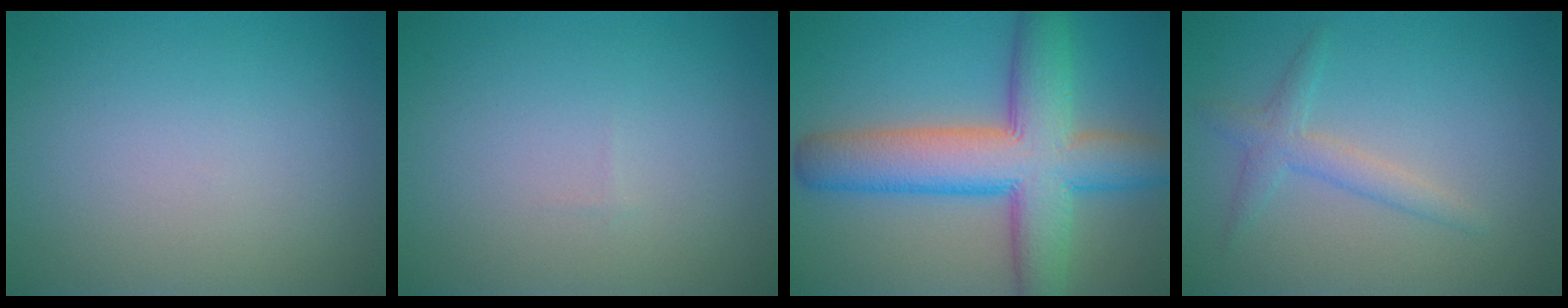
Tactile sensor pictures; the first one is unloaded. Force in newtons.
{"total": 0.0}
{"total": 10.1, "press": 10.1, "slide": 0.4}
{"total": 2.2, "press": 2.2, "slide": 0.1}